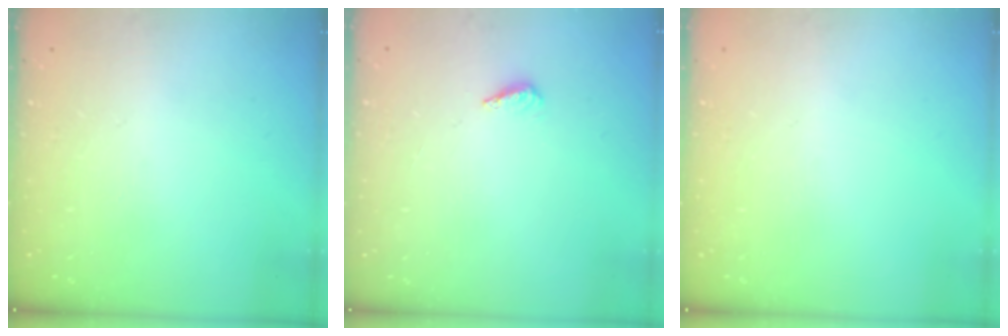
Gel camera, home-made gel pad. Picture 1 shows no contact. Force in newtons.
{"total": 2.3, "press": 2.2, "slide": 0.8}
{"total": 0.0}